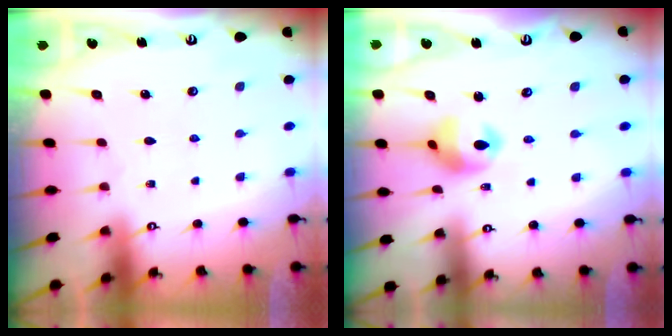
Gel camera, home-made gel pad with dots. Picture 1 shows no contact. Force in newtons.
{"total": 10.8, "press": 10.7, "slide": 1.3}